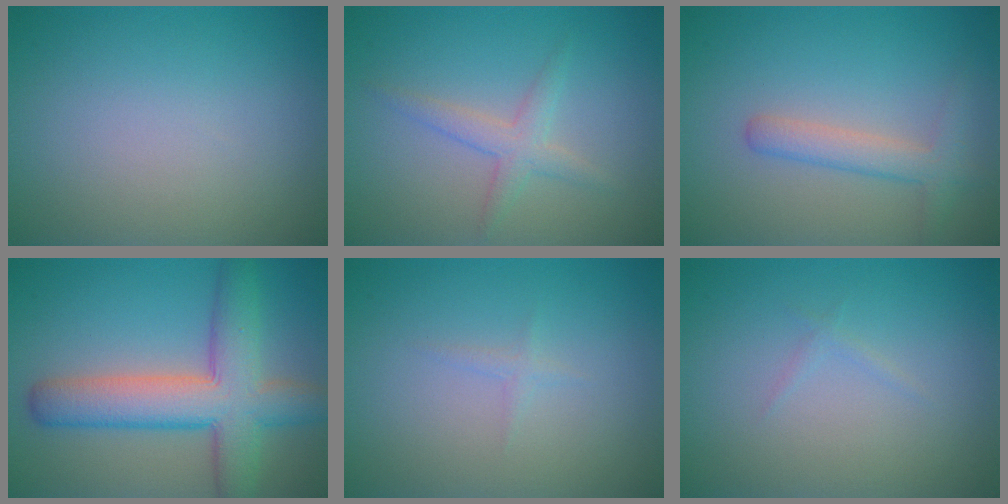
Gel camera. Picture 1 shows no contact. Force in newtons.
{"total": 2.2, "press": 2.2, "slide": 0.1}
{"total": 2.7, "press": 2.7, "slide": 0.1}
{"total": 8.2, "press": 8.1, "slide": 0.4}
{"total": 0.7, "press": 0.7, "slide": 0.1}
{"total": 0.5, "press": 0.5, "slide": 0.1}